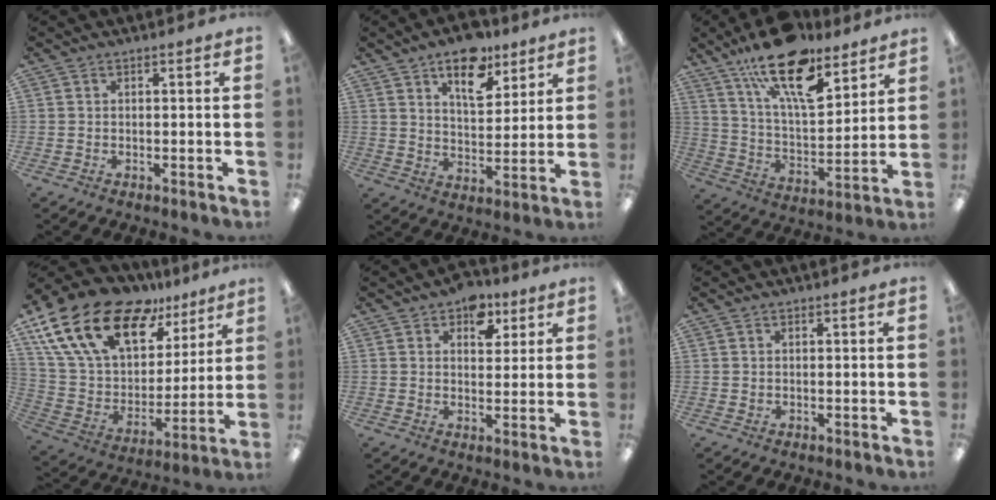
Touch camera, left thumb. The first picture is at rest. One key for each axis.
{"total": 13.3, "fx": 8.6, "fy": 6.7, "fz": 7.6, "tx": -0.097, "ty": -0.042, "tz": 0.147}
{"total": 19.8, "fx": 13.4, "fy": 7.7, "fz": 12.4, "tx": -0.202, "ty": -0.075, "tz": 0.230}
{"total": 23.1, "fx": 14.4, "fy": 12.4, "fz": 13.2, "tx": -0.254, "ty": -0.078, "tz": 0.261}
{"total": 7.8, "fx": 4.4, "fy": 5.0, "fz": 4.2, "tx": -0.039, "ty": -0.017, "tz": 0.072}
{"total": 0.5, "fx": 0.4, "fy": 0.4, "fz": 0.0, "tx": 0.000, "ty": 0.002, "tz": 0.006}